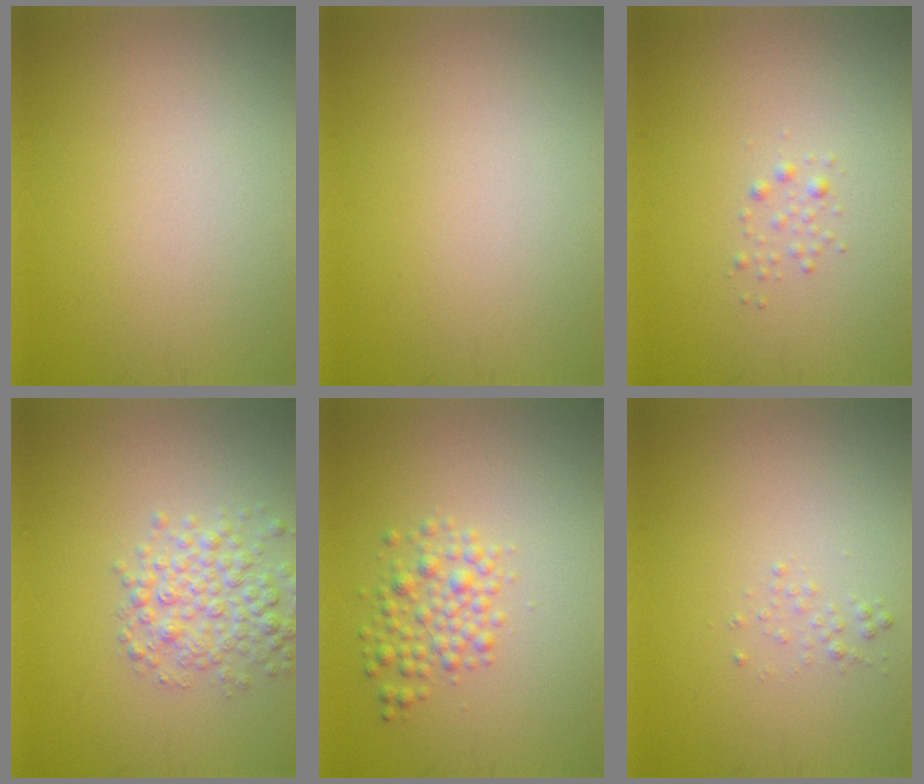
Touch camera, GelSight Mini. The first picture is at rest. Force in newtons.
{"total": 0.0}
{"total": 0.8, "press": 0.8, "slide": 0.1}
{"total": 3.8, "press": 3.8, "slide": 0.1}
{"total": 2.8, "press": 2.8, "slide": 0.1}
{"total": 0.8, "press": 0.8, "slide": 0.1}